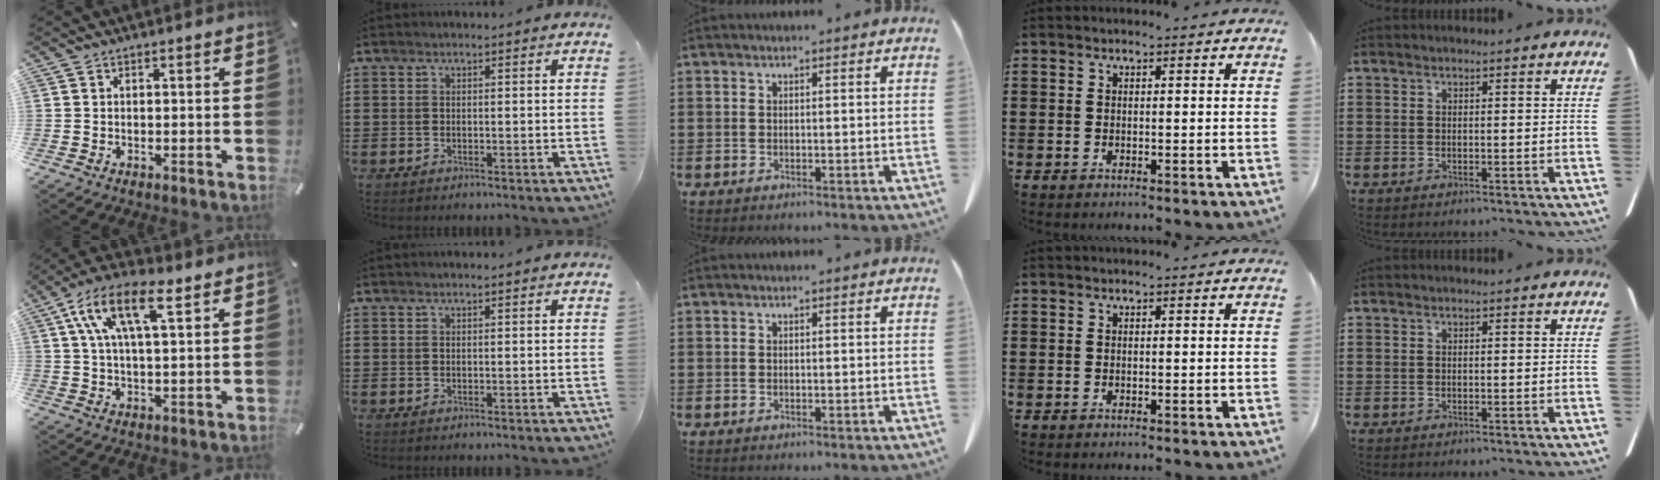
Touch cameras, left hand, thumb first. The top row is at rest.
{"thumb": {"total": 13.6, "force": [6.6, 5.5, 10.5], "torque": [-0.228, -0.009, 0.114]}}